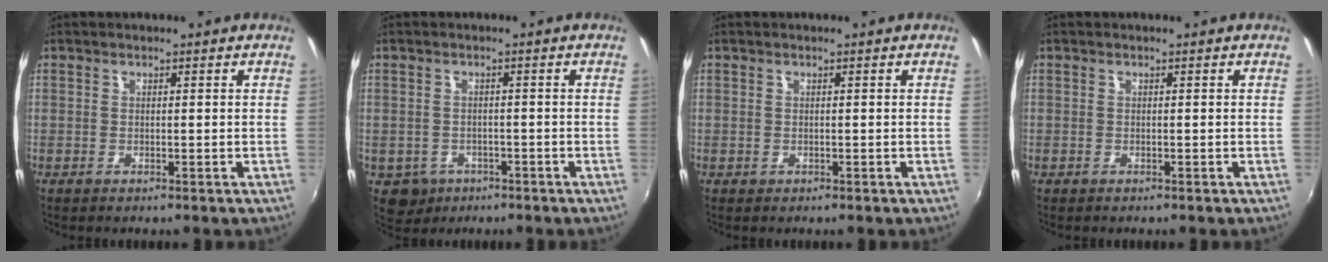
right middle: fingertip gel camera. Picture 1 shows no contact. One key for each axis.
{"total": 4.6, "fx": -2.0, "fy": 3.9, "fz": 1.3, "tx": -0.034, "ty": -0.004, "tz": -0.024}
{"total": 0.0}
{"total": 0.0}